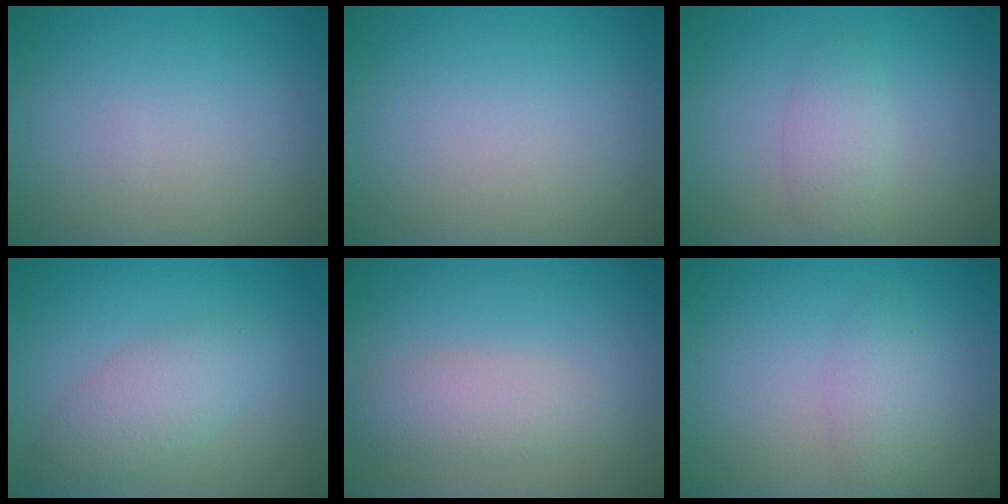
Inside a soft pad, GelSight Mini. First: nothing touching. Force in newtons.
{"total": 0.0}
{"total": 1.2, "press": 1.2, "slide": 0.2}
{"total": 3.6, "press": 3.6, "slide": 0.1}
{"total": 2.8, "press": 2.8, "slide": 0.3}
{"total": 2.1, "press": 2.1, "slide": 0.1}